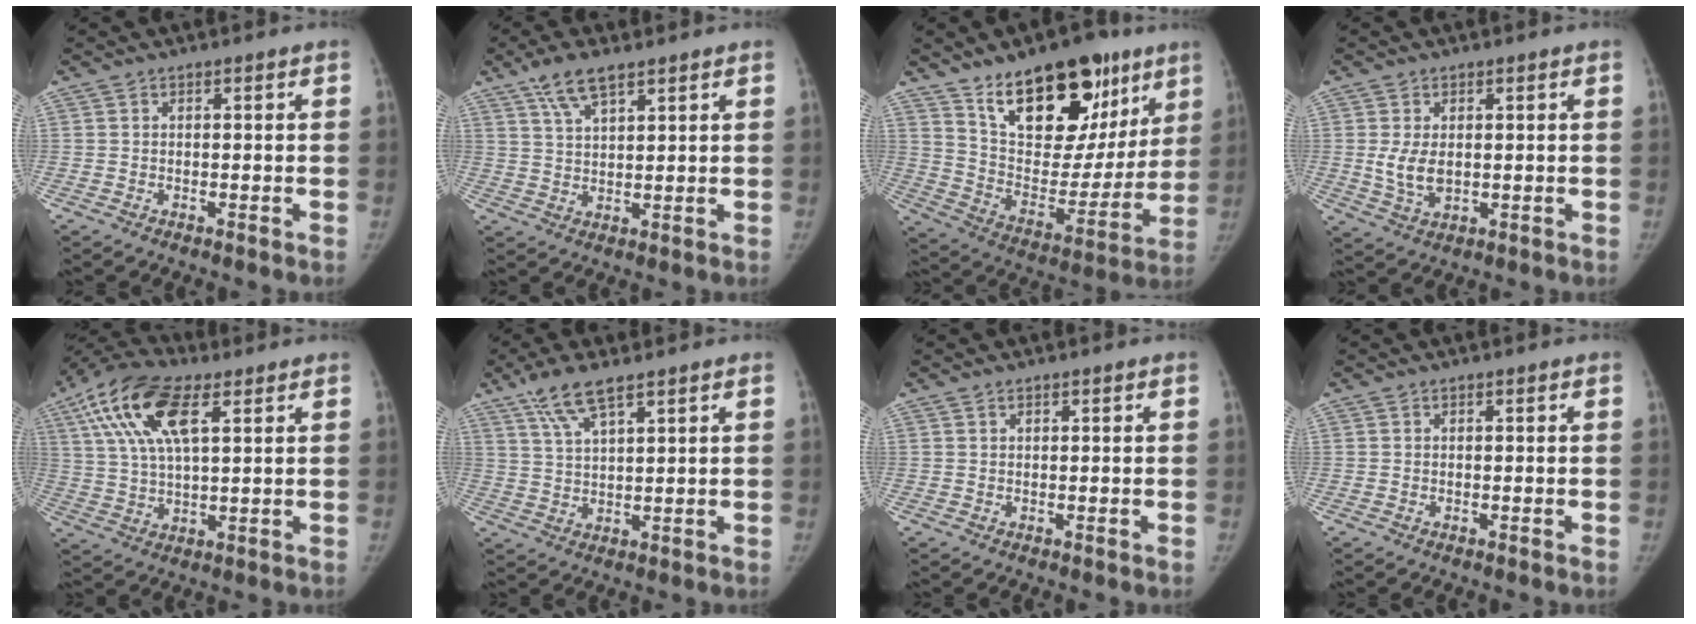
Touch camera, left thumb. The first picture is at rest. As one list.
[{"total": 6.9, "force": [4.6, 2.4, 4.6], "torque": [-0.084, -0.014, 0.090]}, {"total": 26.5, "force": [15.6, 13.4, 16.7], "torque": [-0.199, -0.050, 0.251]}, {"total": 5.5, "force": [0.4, 3.3, 4.4], "torque": [-0.085, -0.009, 0.016]}, {"total": 16.1, "force": [6.8, 6.9, 12.9], "torque": [-0.255, 0.006, 0.122]}, {"total": 7.4, "force": [4.9, 1.8, 5.3], "torque": [-0.110, -0.014, 0.103]}, {"total": 0.7, "force": [0.5, 0.2, 0.5], "torque": [-0.010, 0.003, 0.008]}, {"total": 0.0}]